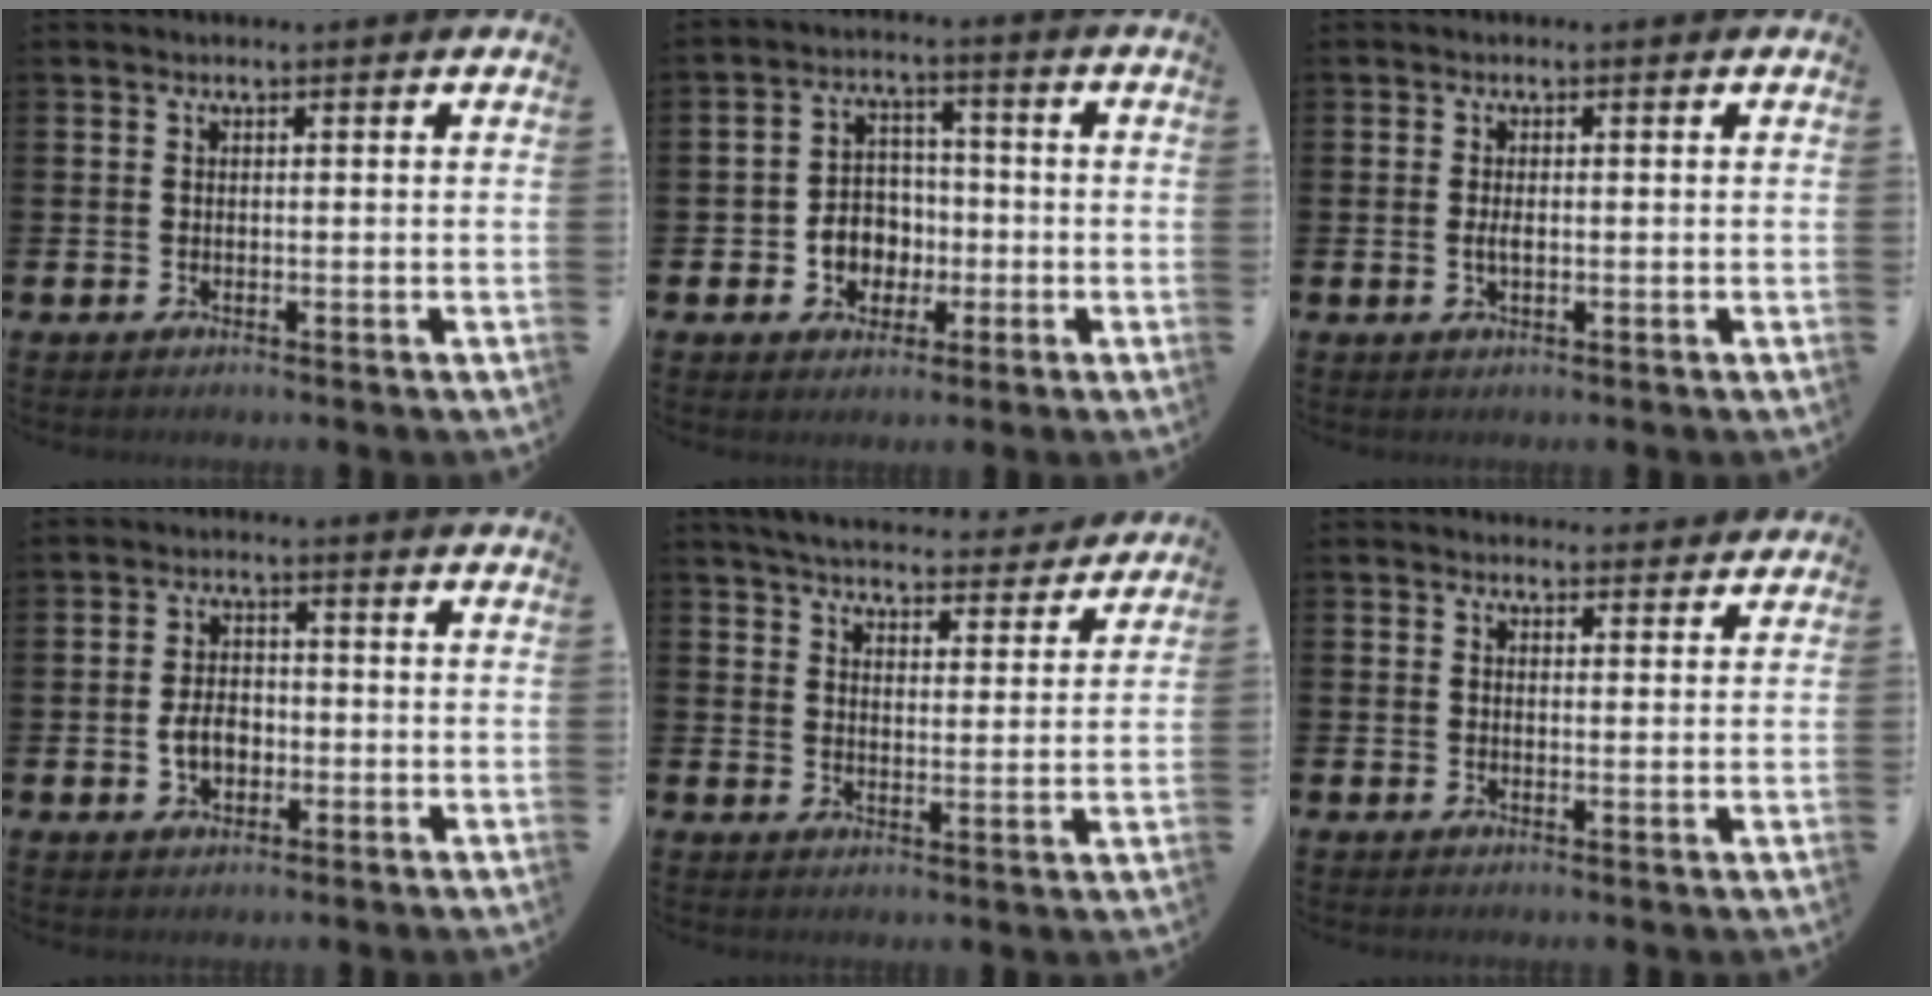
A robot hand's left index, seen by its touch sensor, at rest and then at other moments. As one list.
[{"total": 5.3, "force": [-1.1, 4.9, 1.8], "torque": [-0.039, 0.009, -0.024]}, {"total": 1.6, "force": [-0.1, 0.7, 1.5], "torque": [-0.029, 0.002, -0.003]}, {"total": 4.1, "force": [-1.1, 2.9, 2.7], "torque": [-0.045, 0.002, -0.024]}, {"total": 5.2, "force": [5.1, 0.8, 1.1], "torque": [-0.040, -0.034, 0.086]}, {"total": 2.3, "force": [2.2, 0.6, -0.2], "torque": [0.007, -0.012, 0.039]}]